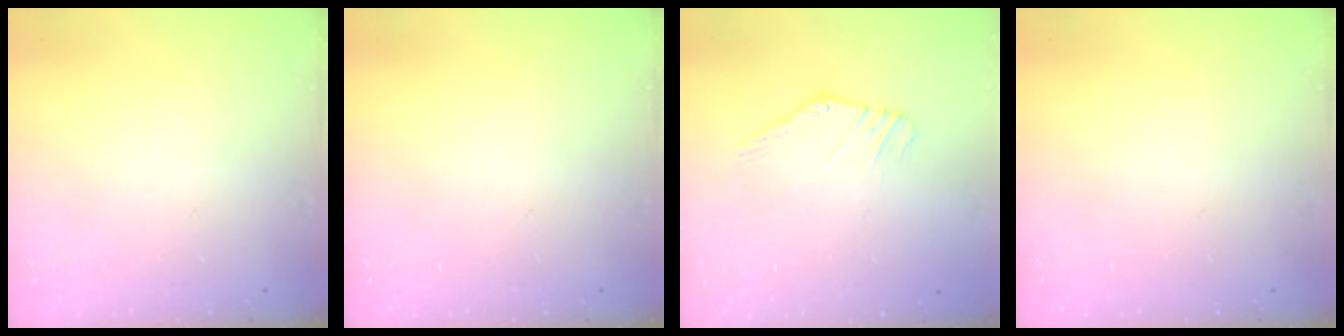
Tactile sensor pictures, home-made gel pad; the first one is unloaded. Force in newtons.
{"total": 0.0}
{"total": 3.5, "press": 3.5, "slide": 0.1}
{"total": 0.0}